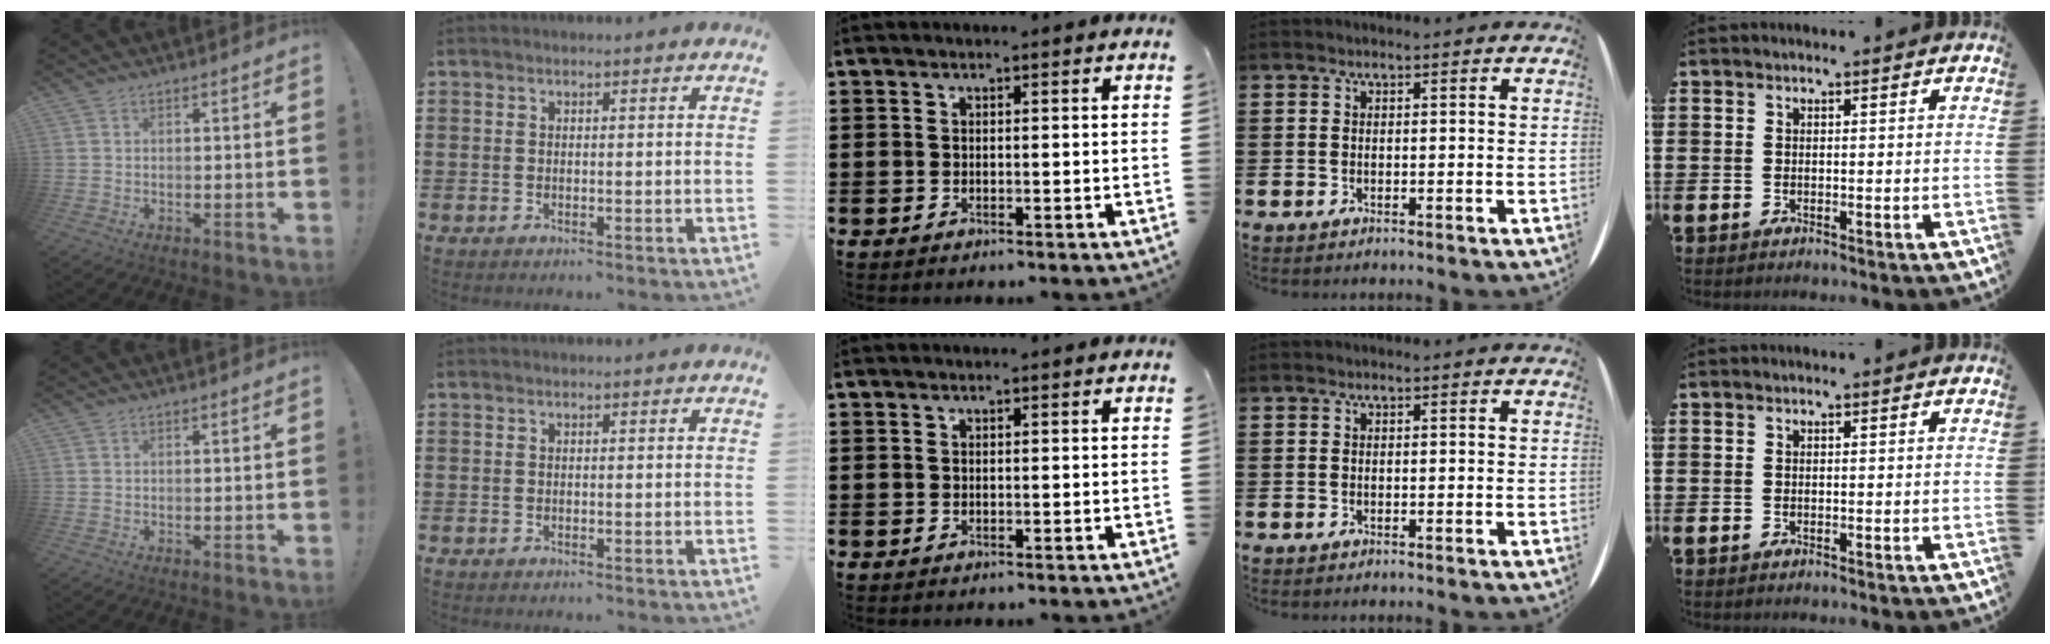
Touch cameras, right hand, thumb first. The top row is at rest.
{}